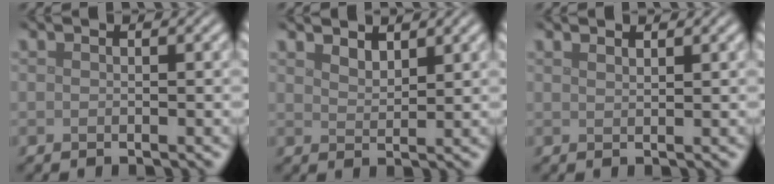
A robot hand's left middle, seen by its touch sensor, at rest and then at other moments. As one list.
[{"total": 1.9, "force": [1.7, 0.5, 0.6], "torque": [-0.013, -0.001, 0.032]}, {"total": 1.0, "force": [0.9, 0.2, 0.4], "torque": [-0.001, -0.002, 0.010]}]